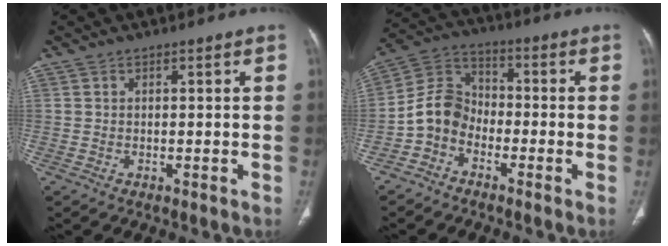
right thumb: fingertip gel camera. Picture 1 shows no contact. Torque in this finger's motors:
{"motor_torque": [0.12, 0.04, 1.00, -0.83, 0.16]}